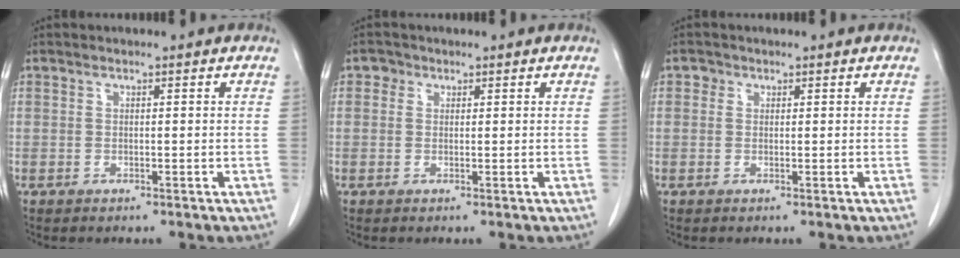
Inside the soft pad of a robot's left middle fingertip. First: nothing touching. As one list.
[{"total": 1.4, "force": [0.6, 1.3, 0.3], "torque": [0.003, 0.003, 0.004]}, {"total": 1.1, "force": [0.4, 1.0, 0.2], "torque": [0.006, 0.003, 0.002]}]